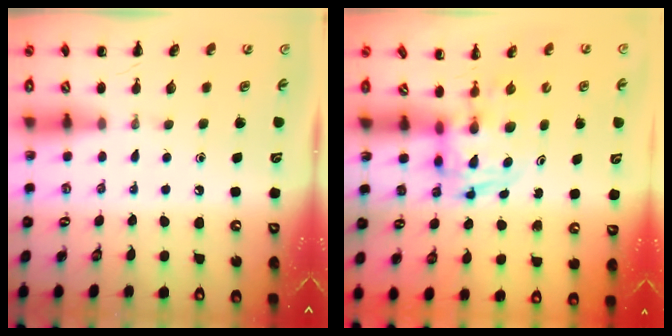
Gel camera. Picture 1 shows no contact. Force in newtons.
{"total": 2.9, "press": 2.9, "slide": 0.5}